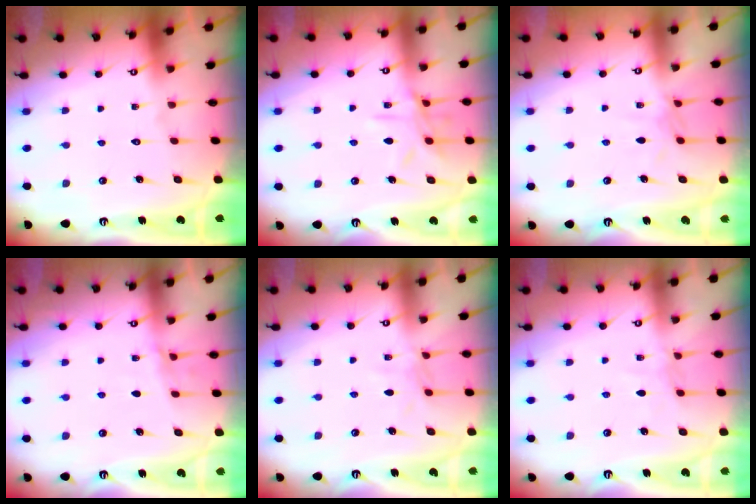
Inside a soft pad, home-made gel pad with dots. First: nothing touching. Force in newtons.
{"total": 9.3, "press": 9.3, "slide": 0.7}
{"total": 5.7, "press": 5.7, "slide": 0.6}
{"total": 4.3, "press": 4.1, "slide": 1.4}
{"total": 5.1, "press": 5.1, "slide": 0.6}
{"total": 3.8, "press": 3.8, "slide": 0.5}